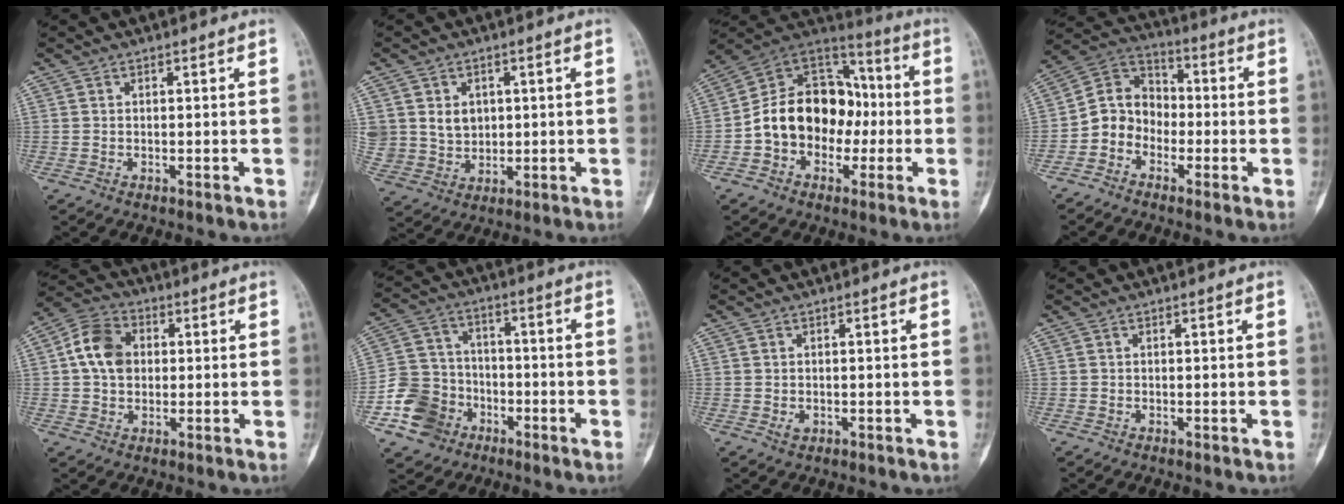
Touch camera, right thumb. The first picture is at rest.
{"total": 7.8, "force": [1.9, 6.8, 3.5], "torque": [-0.042, -0.011, 0.050]}
{"total": 17.8, "force": [-2.7, 13.6, 11.1], "torque": [-0.140, 0.057, -0.051]}
{"total": 8.7, "force": [-2.7, 7.4, 3.6], "torque": [-0.036, 0.055, -0.068]}
{"total": 9.6, "force": [1.2, 7.5, 5.8], "torque": [-0.090, 0.017, 0.012]}
{"total": 11.4, "force": [-5.5, 9.5, 3.3], "torque": [-0.037, 0.049, -0.101]}
{"total": 1.3, "force": [-0.3, 1.0, 0.7], "torque": [-0.006, 0.002, -0.001]}
{"total": 0.0}